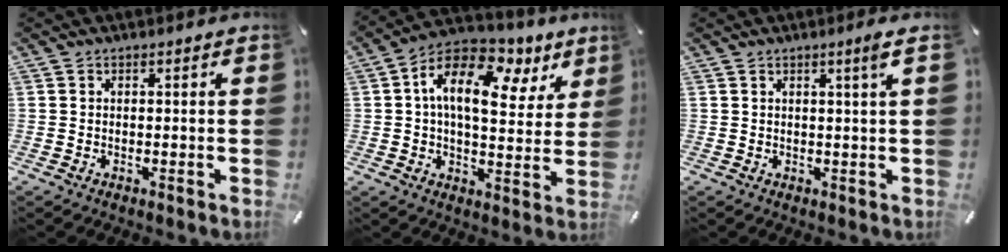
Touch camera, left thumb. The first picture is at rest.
{"total": 16.3, "force": [6.6, 8.2, 12.5], "torque": [-0.221, -0.022, 0.112]}
{"total": 2.9, "force": [1.3, -0.2, 2.6], "torque": [-0.042, -0.006, 0.019]}